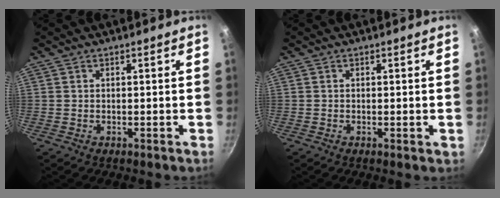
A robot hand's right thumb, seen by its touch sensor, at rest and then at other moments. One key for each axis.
{"total": 0.8, "fx": -0.1, "fy": 0.3, "fz": 0.7, "tx": -0.009, "ty": -0.001, "tz": -0.004}